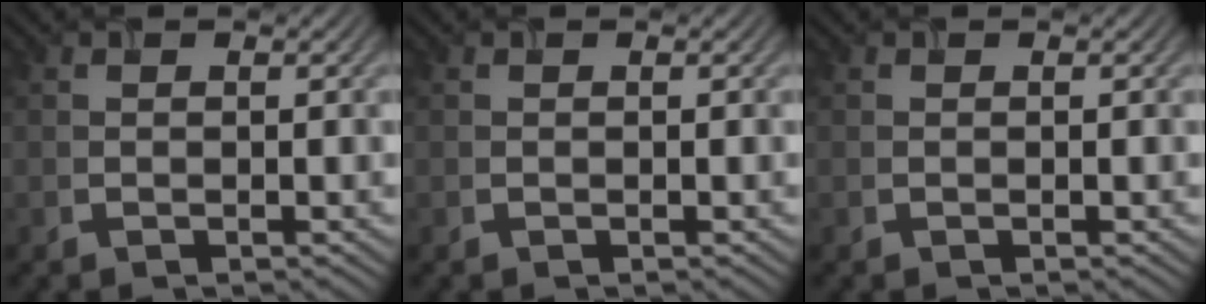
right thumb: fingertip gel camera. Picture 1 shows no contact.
{"total": 0.0}
{"total": 0.0}